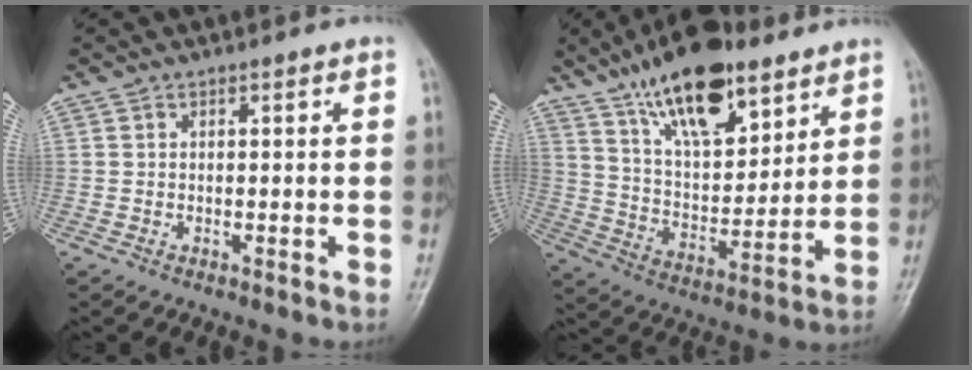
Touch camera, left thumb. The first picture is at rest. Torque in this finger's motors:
{"motor_torque": [1.10, 1.08, 1.44, -1.33, 0.27]}